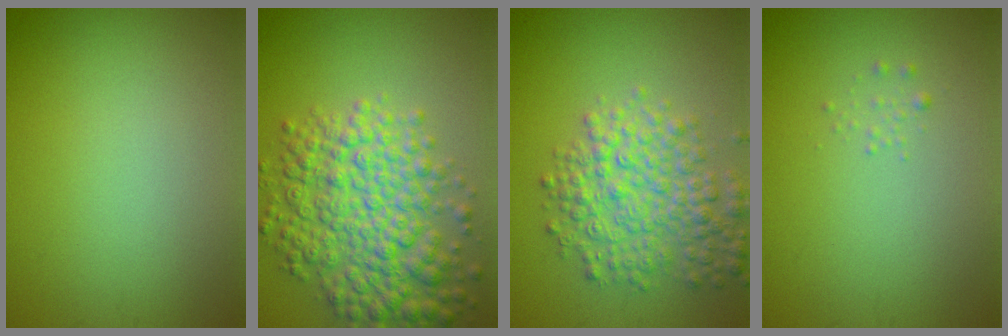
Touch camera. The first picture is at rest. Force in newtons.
{"total": 7.5, "press": 7.5, "slide": 0.1}
{"total": 5.4, "press": 5.4, "slide": 0.2}
{"total": 0.6, "press": 0.6, "slide": 0.0}